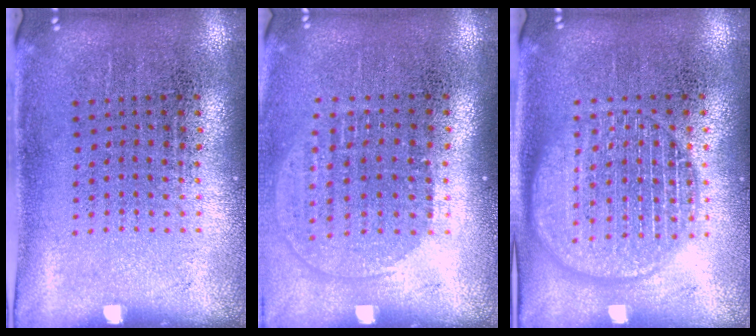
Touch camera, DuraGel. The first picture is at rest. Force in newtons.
{"total": 1.4, "press": 1.1, "slide": 0.7}
{"total": 3.3, "press": 3.2, "slide": 0.5}